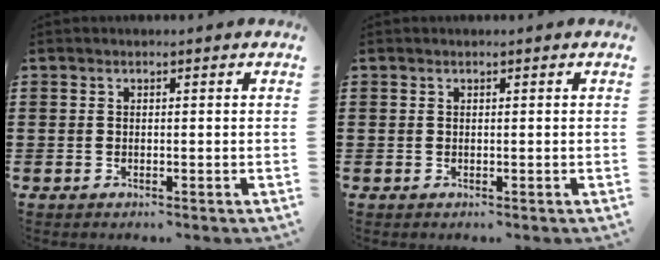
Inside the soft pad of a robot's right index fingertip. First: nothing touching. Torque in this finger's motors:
{"motor_torque": [0.11, 0.11, 0.00, 0.00]}